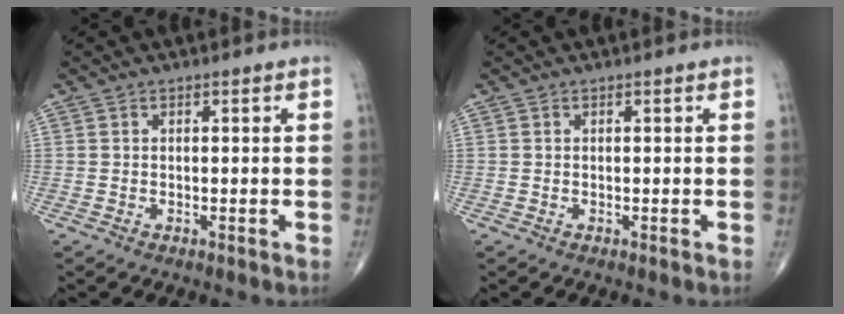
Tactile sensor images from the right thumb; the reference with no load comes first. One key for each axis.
{"total": 0.0}